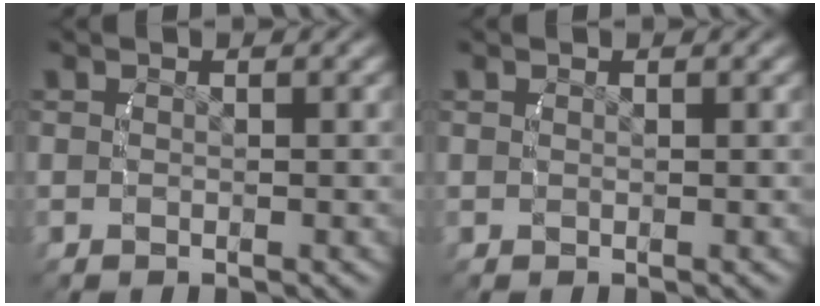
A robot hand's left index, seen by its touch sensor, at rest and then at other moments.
{"total": 0.0}